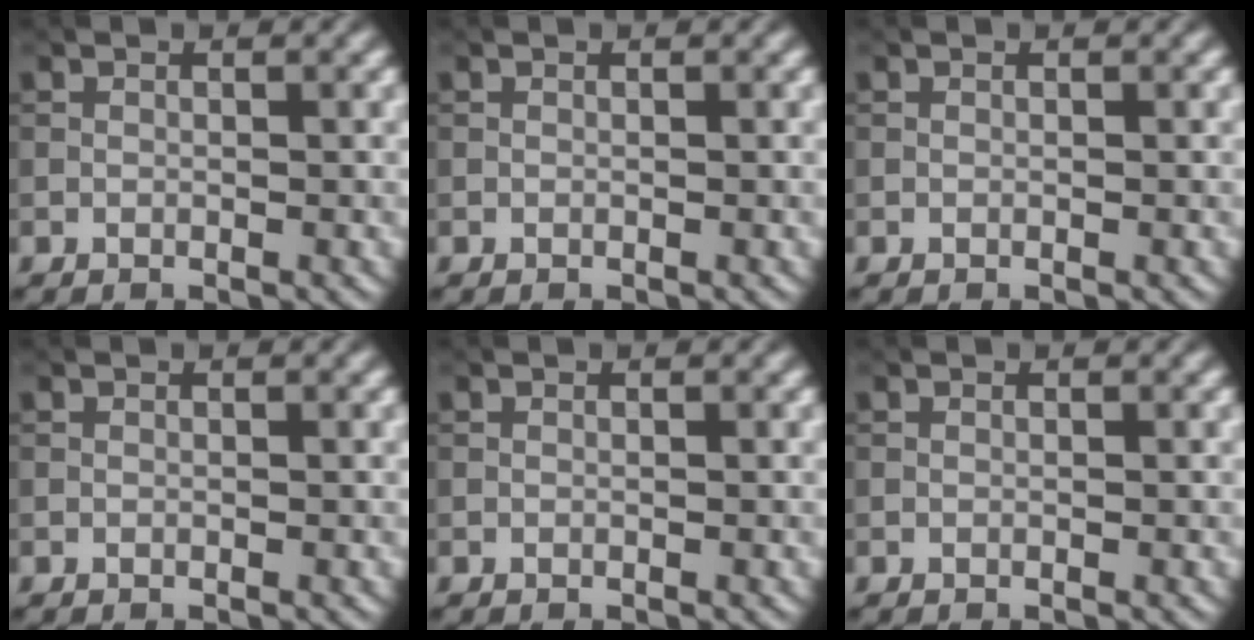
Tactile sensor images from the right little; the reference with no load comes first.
{"total": 0.0}
{"total": 0.0}
{"total": 0.0}
{"total": 0.0}
{"total": 0.0}